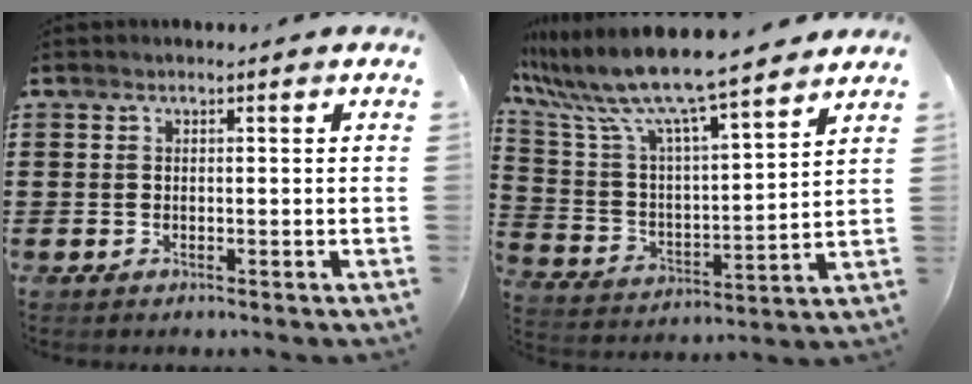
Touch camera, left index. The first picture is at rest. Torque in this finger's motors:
{"motor_torque": [2.14, 0.00, 1.06, 0.21]}